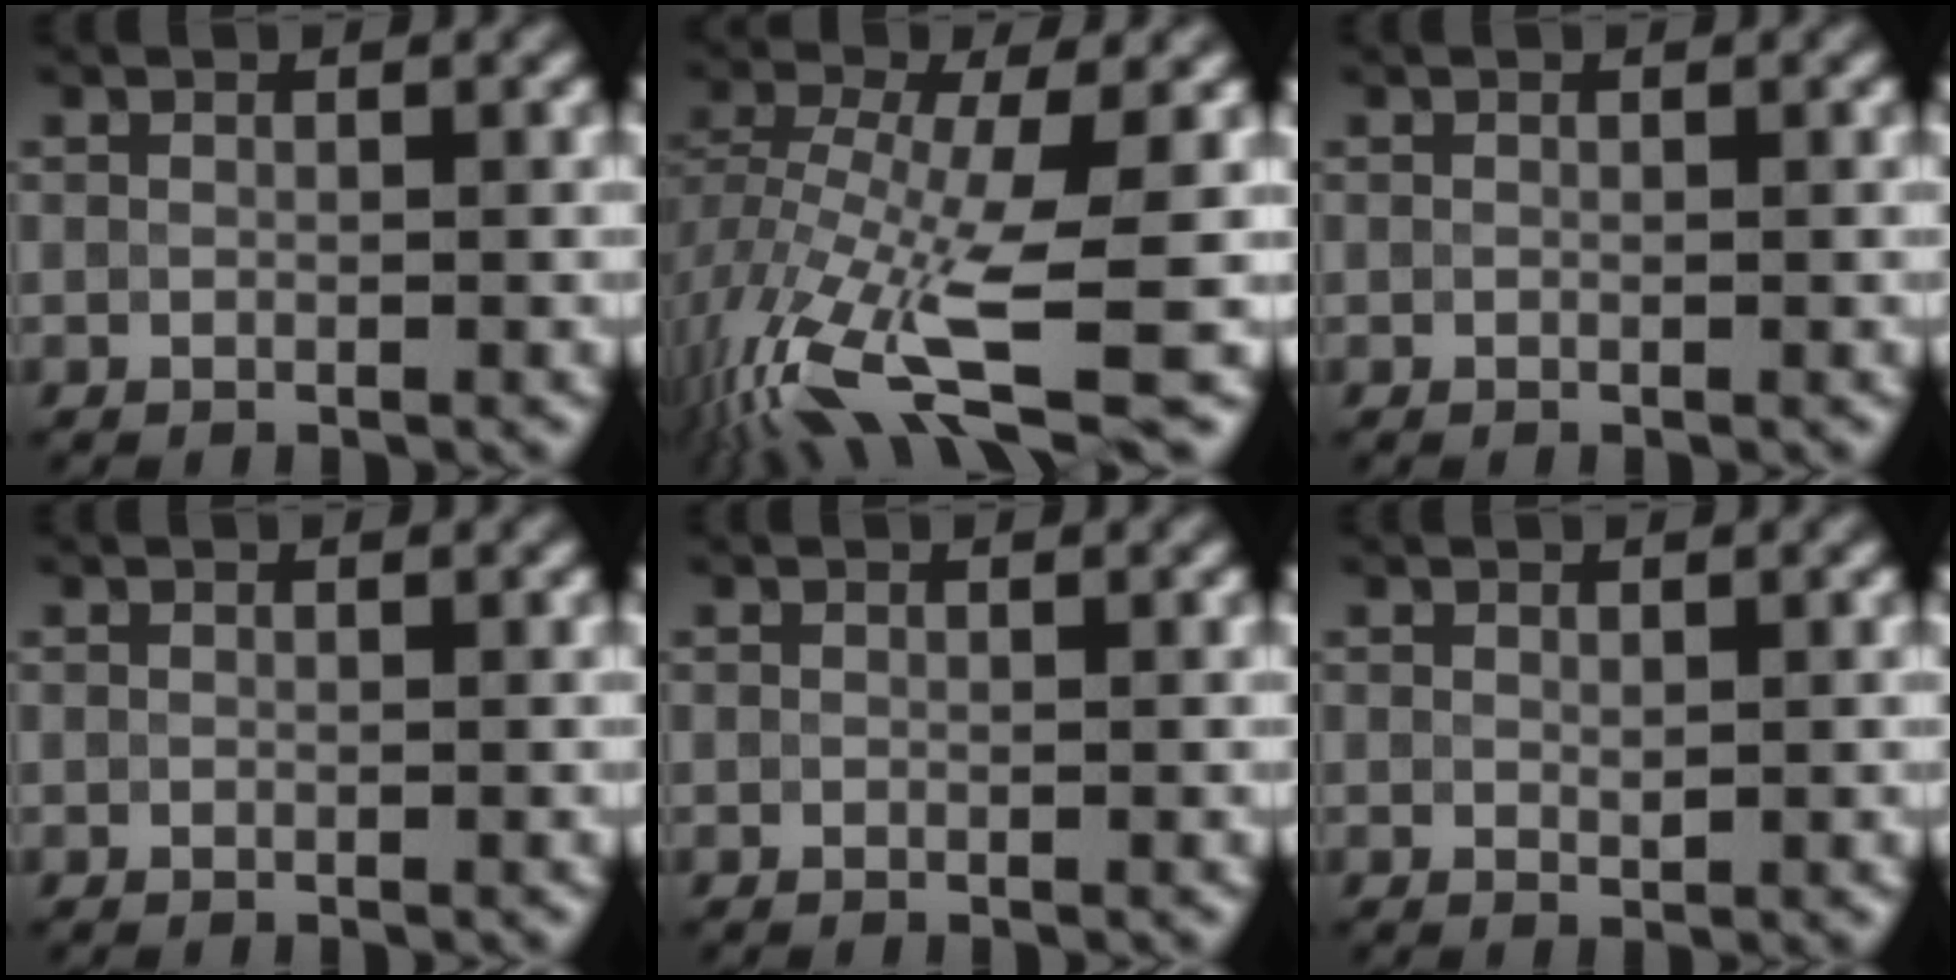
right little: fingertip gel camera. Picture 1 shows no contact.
{"total": 11.5, "force": [-4.4, 3.8, 10.0], "torque": [-0.213, -0.023, -0.078]}
{"total": 0.0}
{"total": 0.0}
{"total": 0.0}
{"total": 0.6, "force": [0.1, 0.3, 0.5], "torque": [-0.006, -0.002, 0.003]}